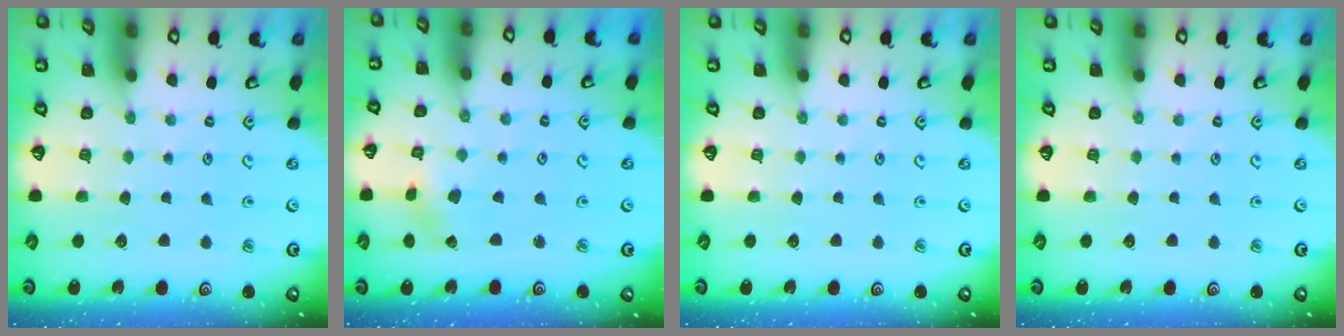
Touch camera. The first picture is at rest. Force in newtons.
{"total": 1.8, "press": 1.8, "slide": 0.3}
{"total": 0.0}
{"total": 0.0}